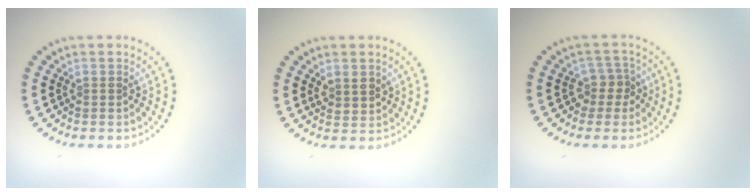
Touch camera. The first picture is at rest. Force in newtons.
{"total": 1.7, "press": 1.6, "slide": 0.7}
{"total": 2.2, "press": 1.7, "slide": 1.4}